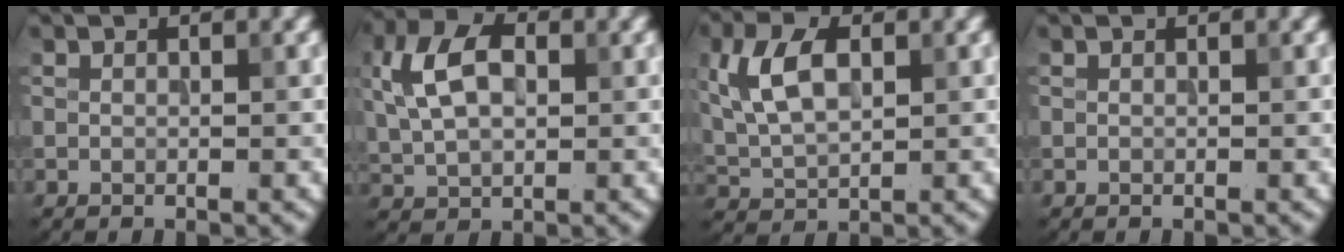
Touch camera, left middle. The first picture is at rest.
{"total": 6.6, "force": [1.6, 4.2, 4.9], "torque": [-0.106, 0.012, 0.022]}
{"total": 5.7, "force": [1.5, 3.2, 4.5], "torque": [-0.098, 0.009, 0.029]}
{"total": 0.0}